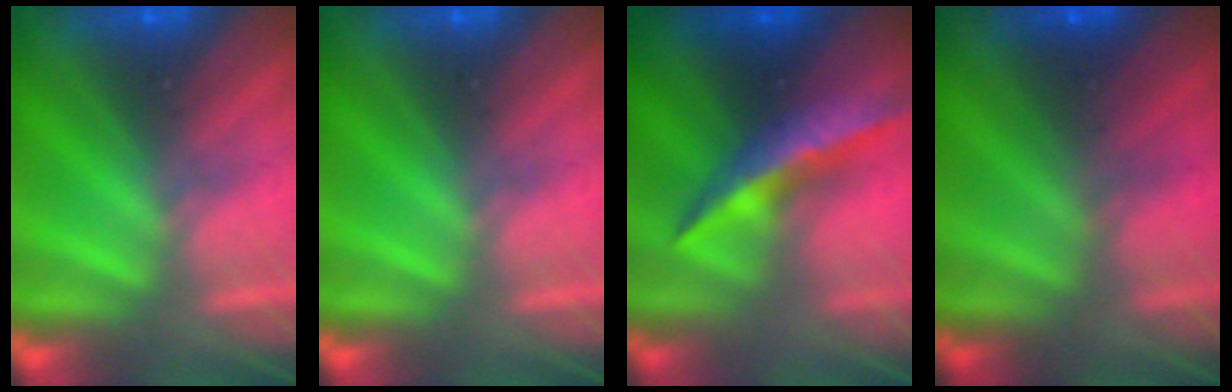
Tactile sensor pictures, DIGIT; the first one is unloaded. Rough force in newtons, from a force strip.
{"total": 0.0}
{"total": 7.0}
{"total": 1.9}